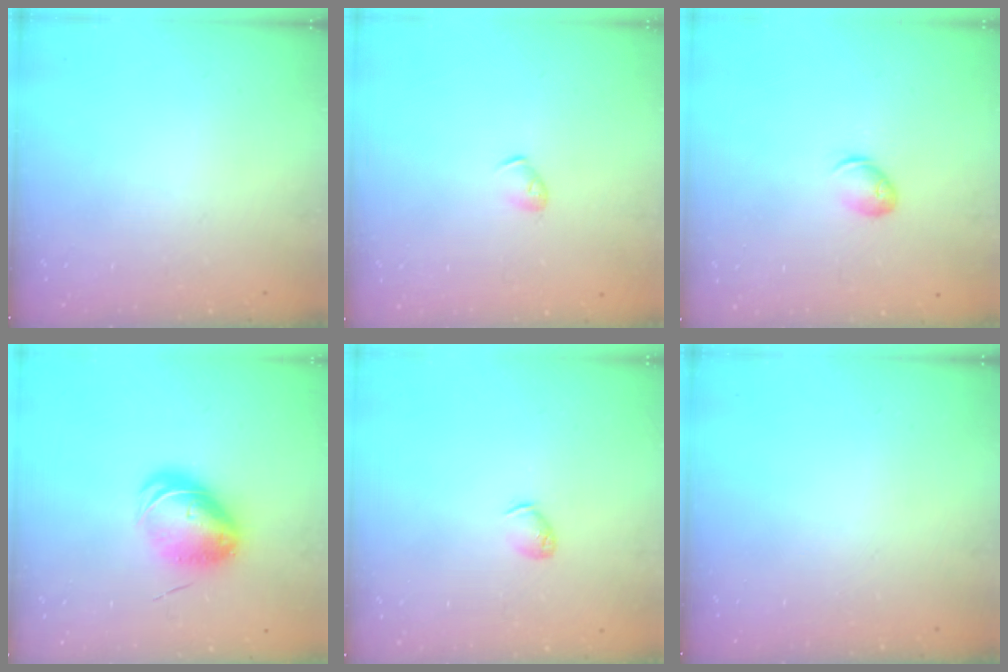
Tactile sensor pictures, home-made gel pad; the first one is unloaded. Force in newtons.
{"total": 4.0, "press": 3.9, "slide": 1.0}
{"total": 7.0, "press": 7.0, "slide": 1.0}
{"total": 10.7, "press": 10.4, "slide": 2.5}
{"total": 3.3, "press": 3.2, "slide": 0.6}
{"total": 0.0}